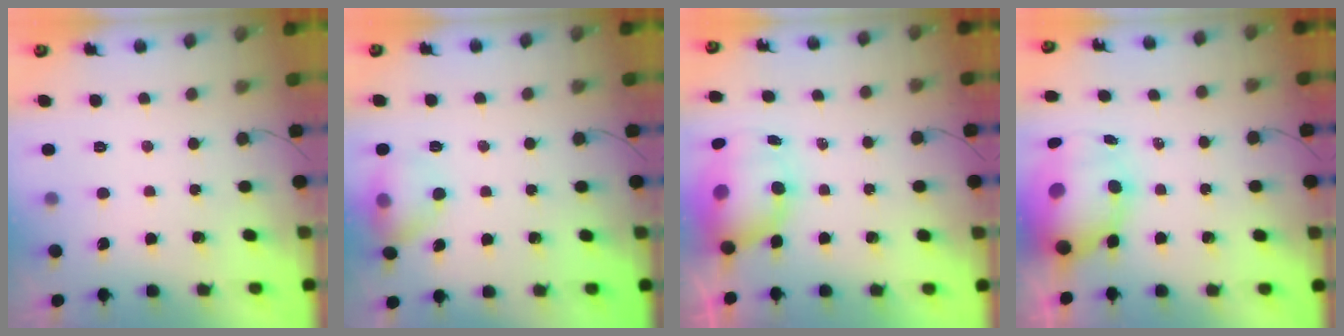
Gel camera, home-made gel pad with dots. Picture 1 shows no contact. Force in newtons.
{"total": 9.3, "press": 9.1, "slide": 1.9}
{"total": 10.0, "press": 9.7, "slide": 2.7}
{"total": 10.4, "press": 10.1, "slide": 2.5}